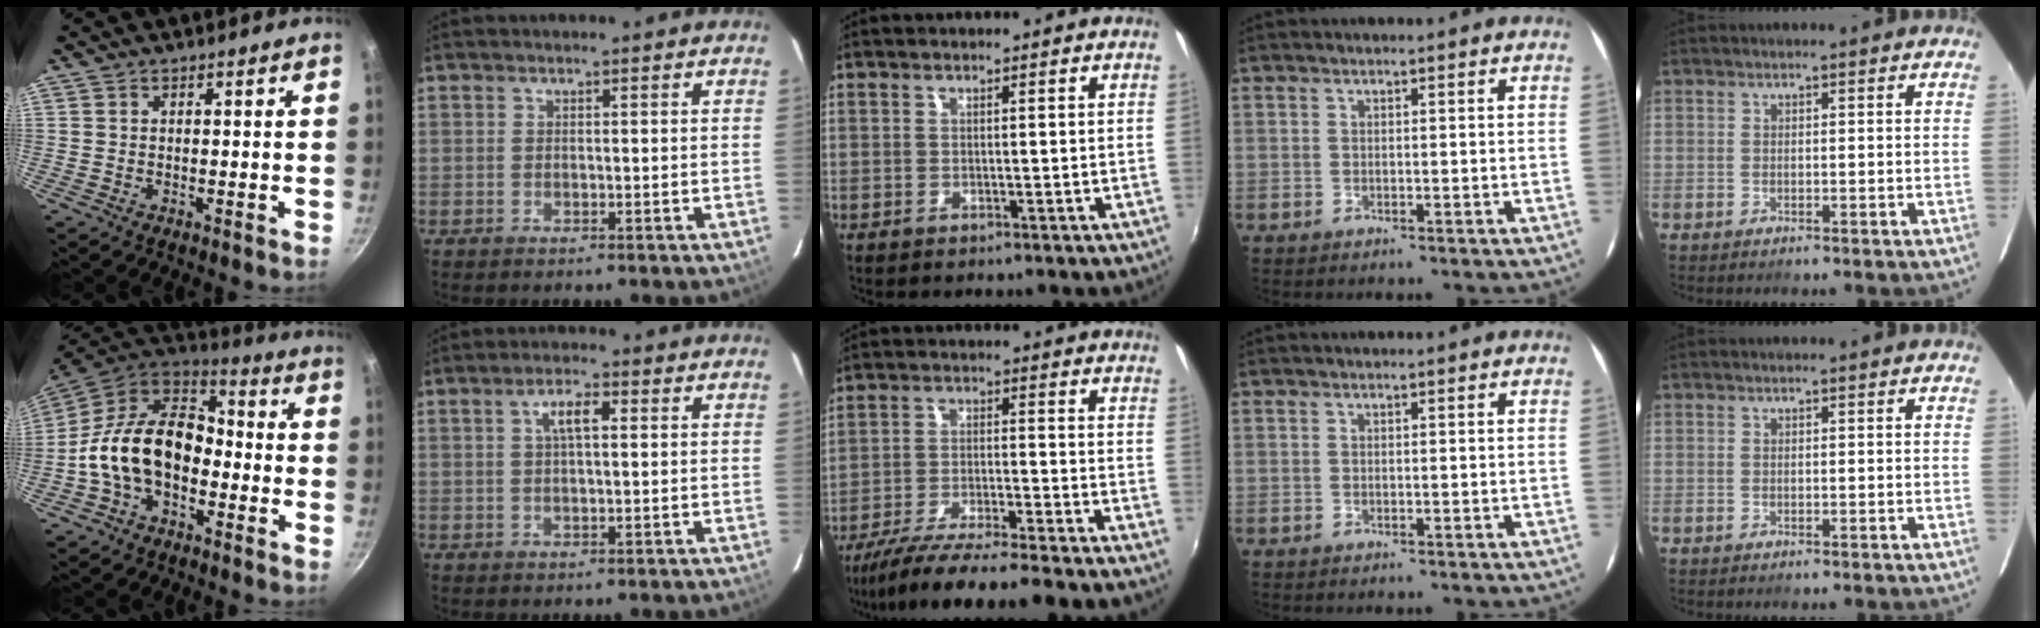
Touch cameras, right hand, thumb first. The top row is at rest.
{"thumb": {"total": 17.1, "force": [-3.6, 11.4, 12.3], "torque": [-0.188, 0.050, -0.083]}, "index": {"total": 4.1, "force": [1.1, 1.1, 3.7], "torque": [-0.070, 0.010, 0.022]}, "middle": {"total": 14.6, "force": [-12.7, -1.9, 7.0], "torque": [-0.141, -0.036, -0.211]}}